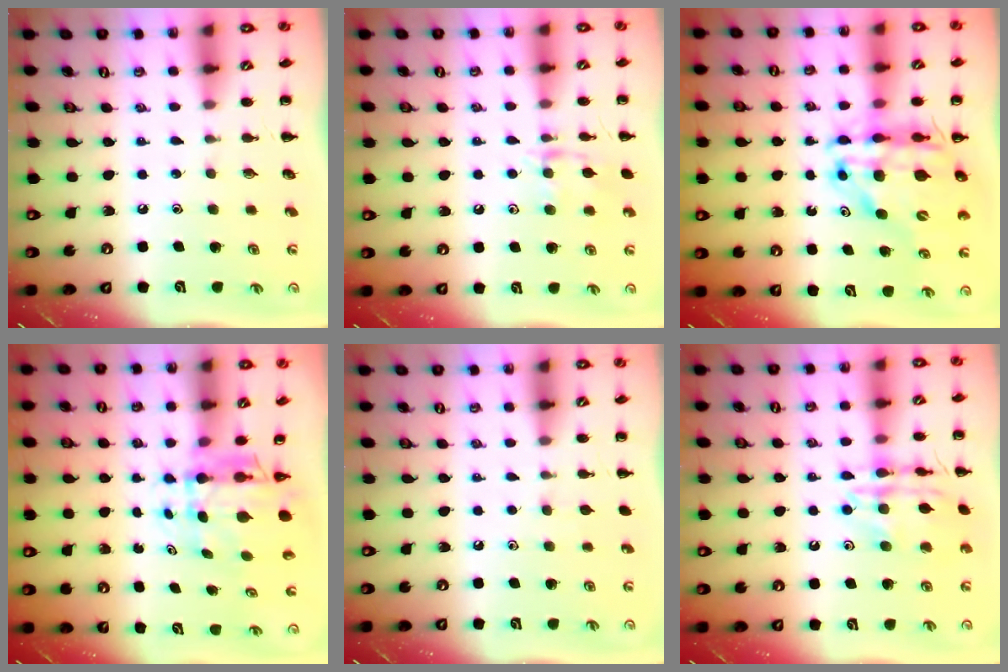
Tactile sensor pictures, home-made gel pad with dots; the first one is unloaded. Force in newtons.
{"total": 10.1, "press": 10.1, "slide": 0.7}
{"total": 16.2, "press": 15.6, "slide": 4.3}
{"total": 6.3, "press": 6.0, "slide": 1.9}
{"total": 2.3, "press": 2.0, "slide": 1.1}
{"total": 15.4, "press": 15.3, "slide": 1.2}